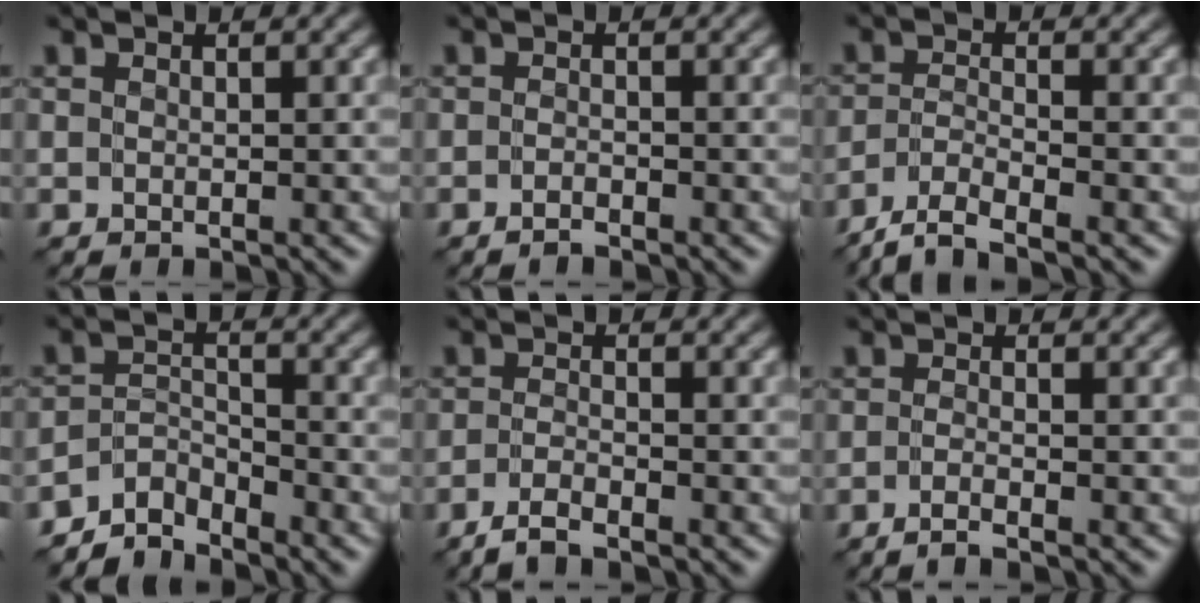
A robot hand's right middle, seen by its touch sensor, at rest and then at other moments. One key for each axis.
{"total": 0.8, "fx": -0.7, "fy": 0.0, "fz": 0.4, "tx": -0.009, "ty": 0.000, "tz": -0.016}
{"total": 3.7, "fx": -3.1, "fy": 0.5, "fz": 1.9, "tx": -0.038, "ty": -0.004, "tz": -0.071}
{"total": 3.4, "fx": -3.2, "fy": 1.0, "fz": 0.5, "tx": -0.005, "ty": 0.005, "tz": -0.072}
{"total": 2.1, "fx": -1.7, "fy": 0.2, "fz": 1.2, "tx": -0.027, "ty": -0.001, "tz": -0.044}
{"total": 1.5, "fx": -1.1, "fy": 0.1, "fz": 1.1, "tx": -0.015, "ty": -0.003, "tz": -0.030}